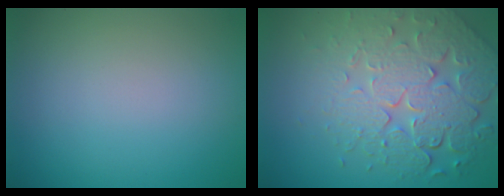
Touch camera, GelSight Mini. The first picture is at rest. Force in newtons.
{"total": 7.8, "press": 5.7, "slide": 5.4}